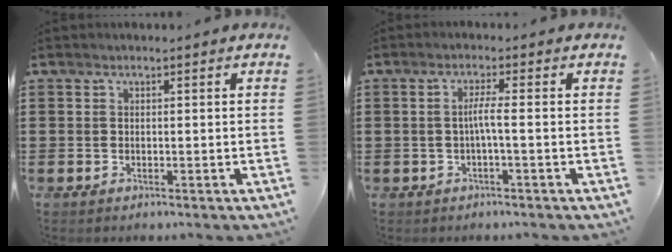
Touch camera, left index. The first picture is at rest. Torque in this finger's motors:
{"motor_torque": [0.12, 0.13, 0.06, 0.01]}